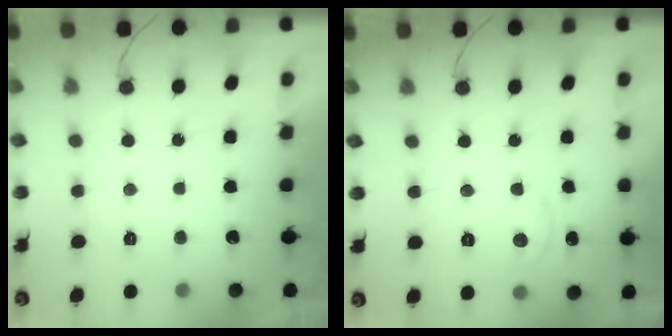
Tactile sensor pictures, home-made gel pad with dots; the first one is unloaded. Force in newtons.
{"total": 2.8, "press": 2.8, "slide": 0.3}